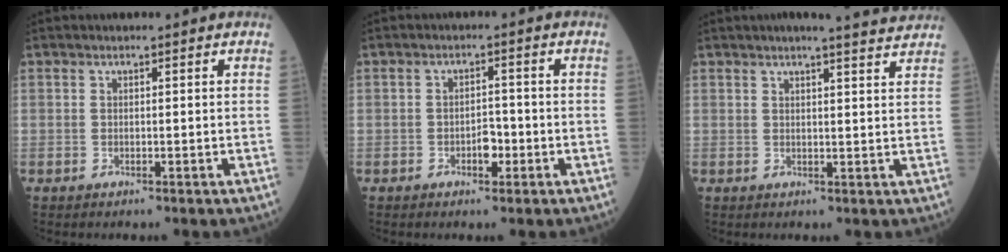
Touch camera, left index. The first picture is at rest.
{"total": 2.5, "force": [-1.3, 1.2, 1.7], "torque": [-0.021, 0.003, -0.022]}
{"total": 7.1, "force": [6.4, -0.2, 3.0], "torque": [-0.041, 0.000, 0.062]}